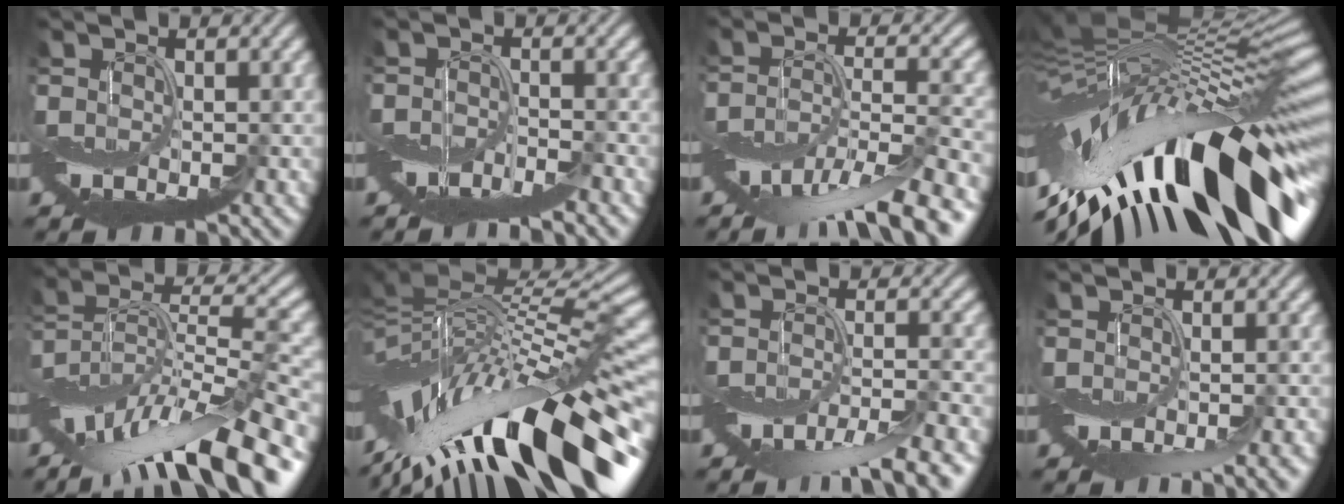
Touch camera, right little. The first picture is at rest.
{"total": 3.7, "force": [-3.3, 0.2, 1.6], "torque": [-0.023, -0.003, -0.064]}
{"total": 9.5, "force": [-6.4, 2.5, 6.6], "torque": [-0.121, -0.012, -0.112]}
{"total": 17.2, "force": [-5.5, 6.3, 15.1], "torque": [-0.233, 0.004, -0.094]}
{"total": 14.3, "force": [-8.6, 4.6, 10.5], "torque": [-0.198, 0.015, -0.143]}
{"total": 15.5, "force": [-7.2, 5.7, 12.5], "torque": [-0.221, 0.007, -0.119]}
{"total": 6.4, "force": [-4.4, 1.0, 4.5], "torque": [-0.072, -0.011, -0.076]}
{"total": 2.8, "force": [-2.0, 0.2, 2.0], "torque": [-0.022, -0.010, -0.024]}